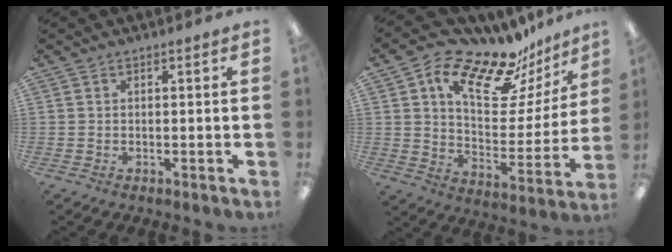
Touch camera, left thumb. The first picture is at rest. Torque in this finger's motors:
{"motor_torque": [0.39, 0.52, 1.12, -1.65, 0.22]}